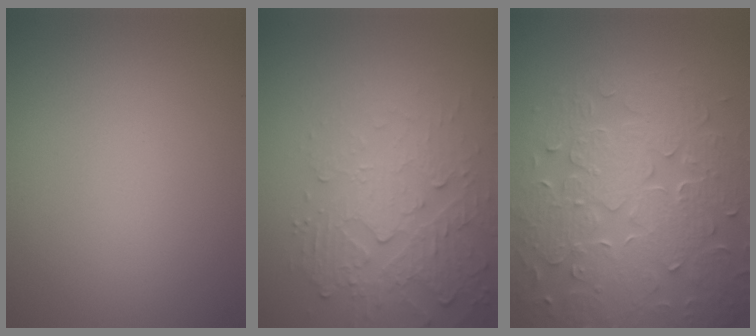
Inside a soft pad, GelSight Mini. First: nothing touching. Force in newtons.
{"total": 4.2, "press": 3.6, "slide": 2.1}
{"total": 8.7, "press": 6.3, "slide": 6.0}